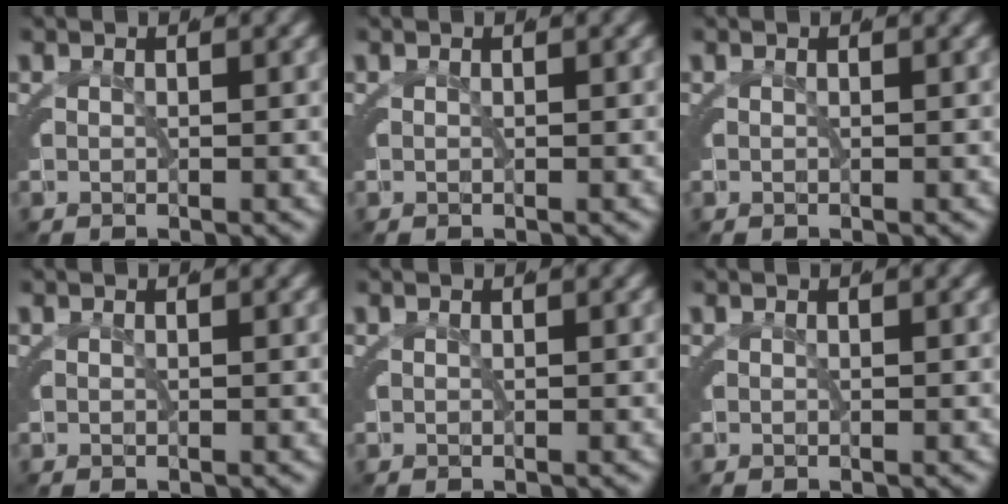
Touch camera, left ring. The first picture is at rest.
{"total": 0.0}
{"total": 0.0}
{"total": 0.0}
{"total": 0.0}
{"total": 0.0}